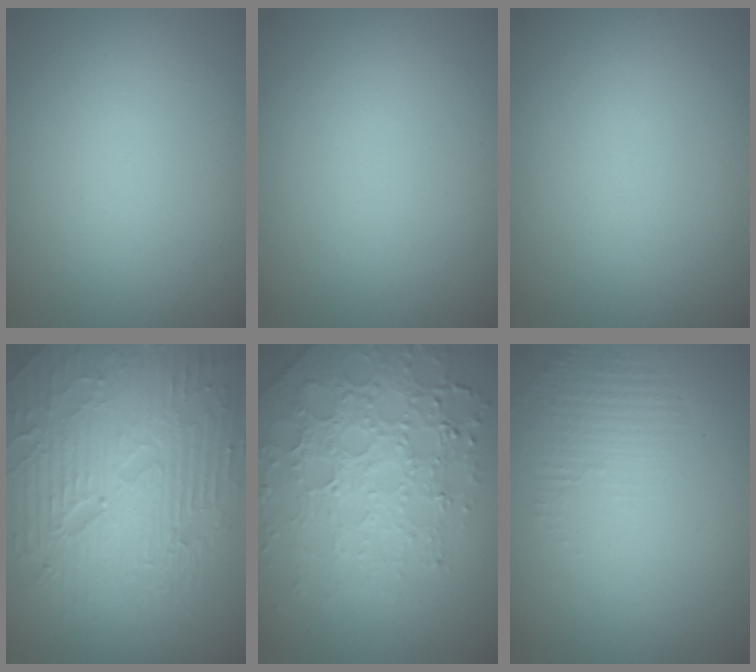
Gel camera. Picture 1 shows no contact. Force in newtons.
{"total": 0.0}
{"total": 0.0}
{"total": 9.7, "press": 6.5, "slide": 7.2}
{"total": 6.4, "press": 4.9, "slide": 4.2}
{"total": 1.4, "press": 0.1, "slide": 1.4}